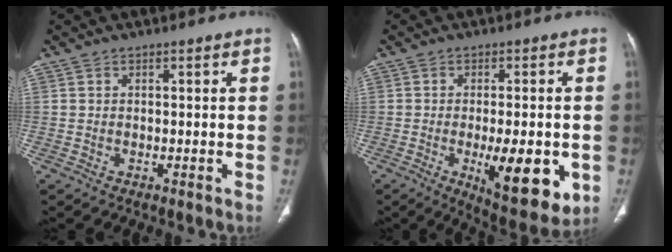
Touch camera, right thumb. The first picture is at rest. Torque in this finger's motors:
{"motor_torque": [1.86, 1.51, -0.01, 0.01, 0.40]}